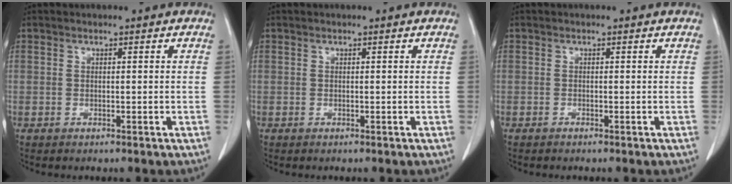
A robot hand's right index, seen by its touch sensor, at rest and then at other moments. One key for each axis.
{"total": 0.0}
{"total": 0.0}